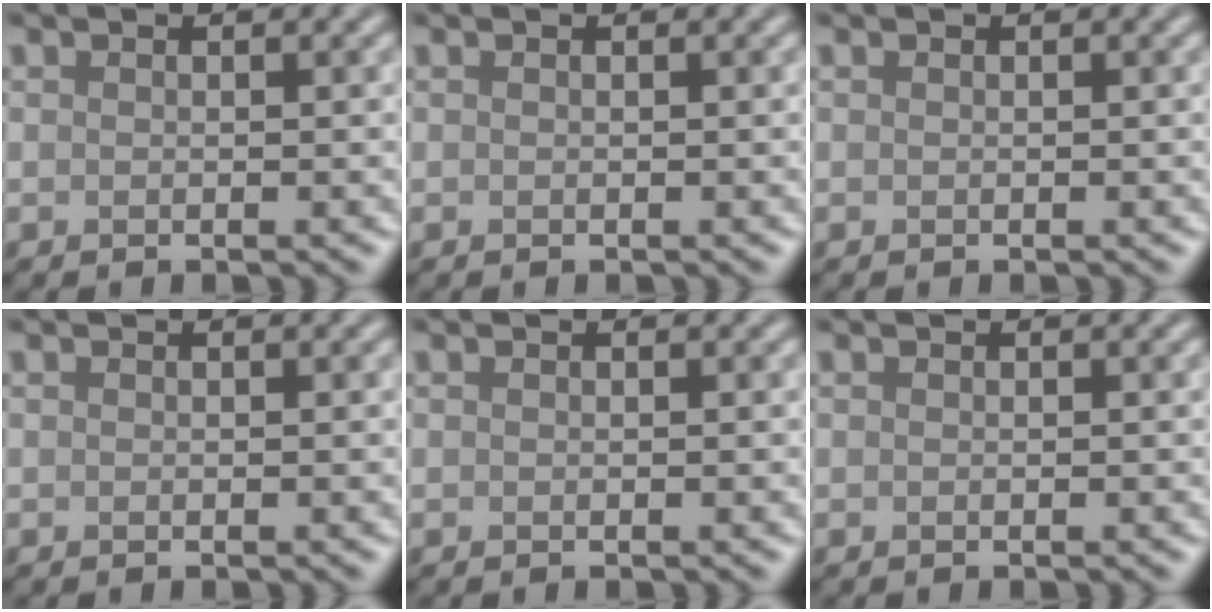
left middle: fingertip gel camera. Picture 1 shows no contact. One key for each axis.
{"total": 0.0}
{"total": 0.0}
{"total": 0.0}
{"total": 0.0}
{"total": 0.0}